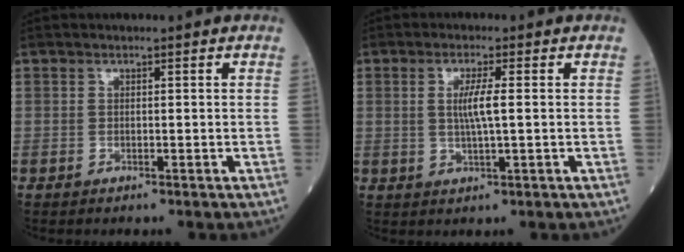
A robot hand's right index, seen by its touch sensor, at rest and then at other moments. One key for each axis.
{"total": 3.9, "fx": 0.5, "fy": 0.0, "fz": 3.9, "tx": -0.079, "ty": -0.005, "tz": 0.009}